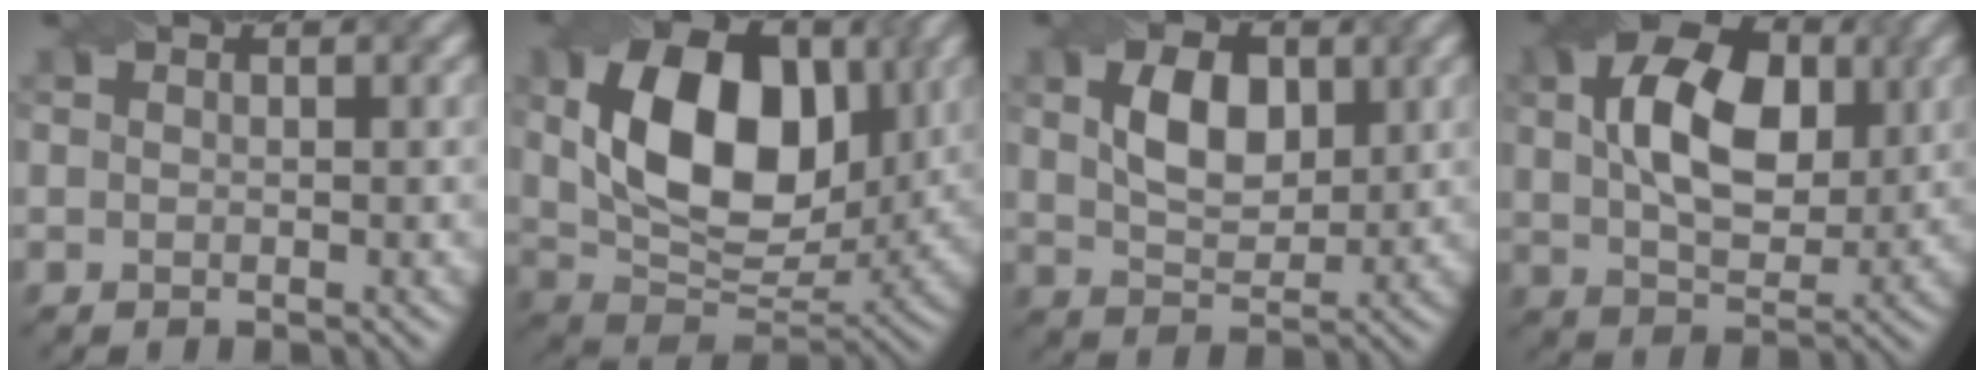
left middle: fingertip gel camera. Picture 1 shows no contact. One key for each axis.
{"total": 12.1, "fx": 2.5, "fy": 7.7, "fz": 9.0, "tx": -0.155, "ty": -0.003, "tz": 0.046}
{"total": 5.0, "fx": 1.5, "fy": 3.1, "fz": 3.6, "tx": -0.072, "ty": 0.003, "tz": 0.026}
{"total": 9.4, "fx": 2.3, "fy": 5.7, "fz": 7.2, "tx": -0.124, "ty": 0.015, "tz": 0.037}